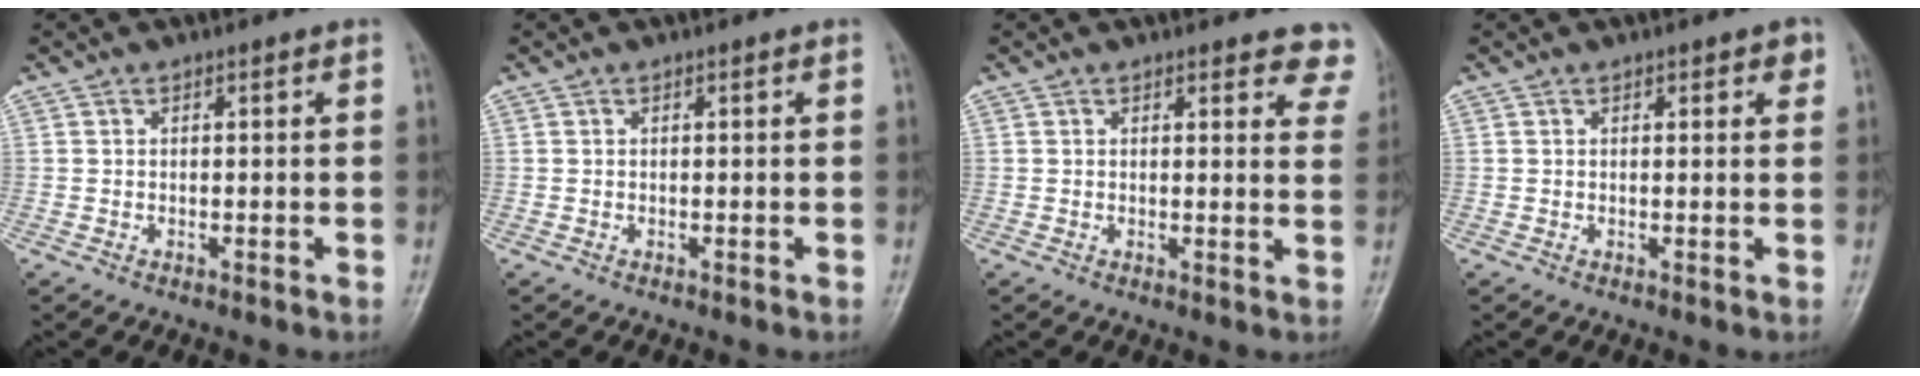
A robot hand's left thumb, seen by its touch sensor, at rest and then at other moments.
{"total": 0.0}
{"total": 6.8, "force": [6.0, 2.4, 2.1], "torque": [0.020, -0.026, 0.042]}
{"total": 2.2, "force": [1.2, 1.0, 1.5], "torque": [-0.008, -0.003, 0.012]}